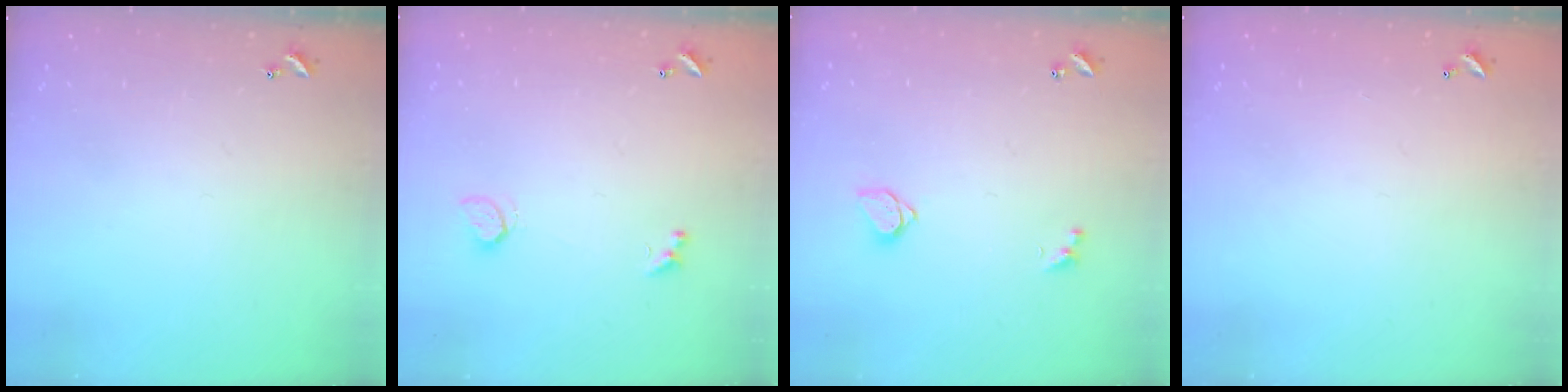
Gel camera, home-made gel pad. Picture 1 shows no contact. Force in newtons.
{"total": 1.3, "press": 1.2, "slide": 0.5}
{"total": 1.5, "press": 1.5, "slide": 0.2}
{"total": 3.0, "press": 3.0, "slide": 0.1}